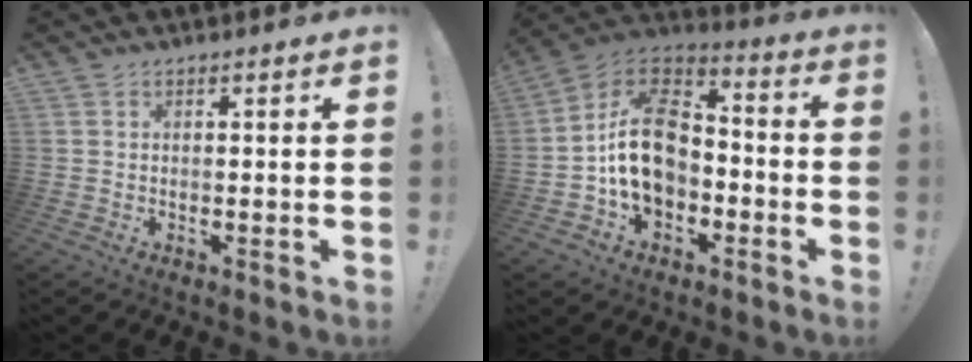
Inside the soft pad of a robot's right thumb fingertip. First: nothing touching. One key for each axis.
{"total": 18.3, "fx": -1.6, "fy": 13.8, "fz": 12.0, "tx": -0.196, "ty": 0.027, "tz": -0.021}